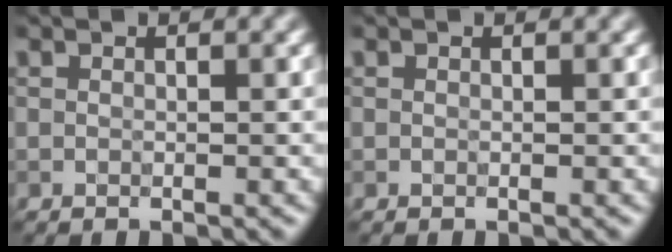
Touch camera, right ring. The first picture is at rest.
{"total": 0.0}